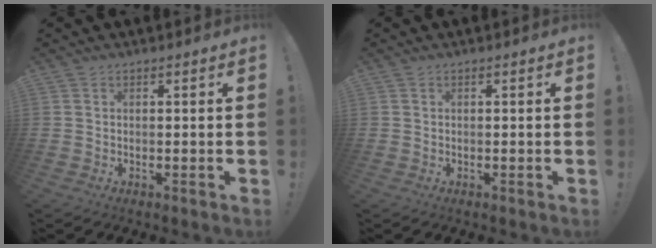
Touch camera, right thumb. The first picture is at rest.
{"total": 0.0}